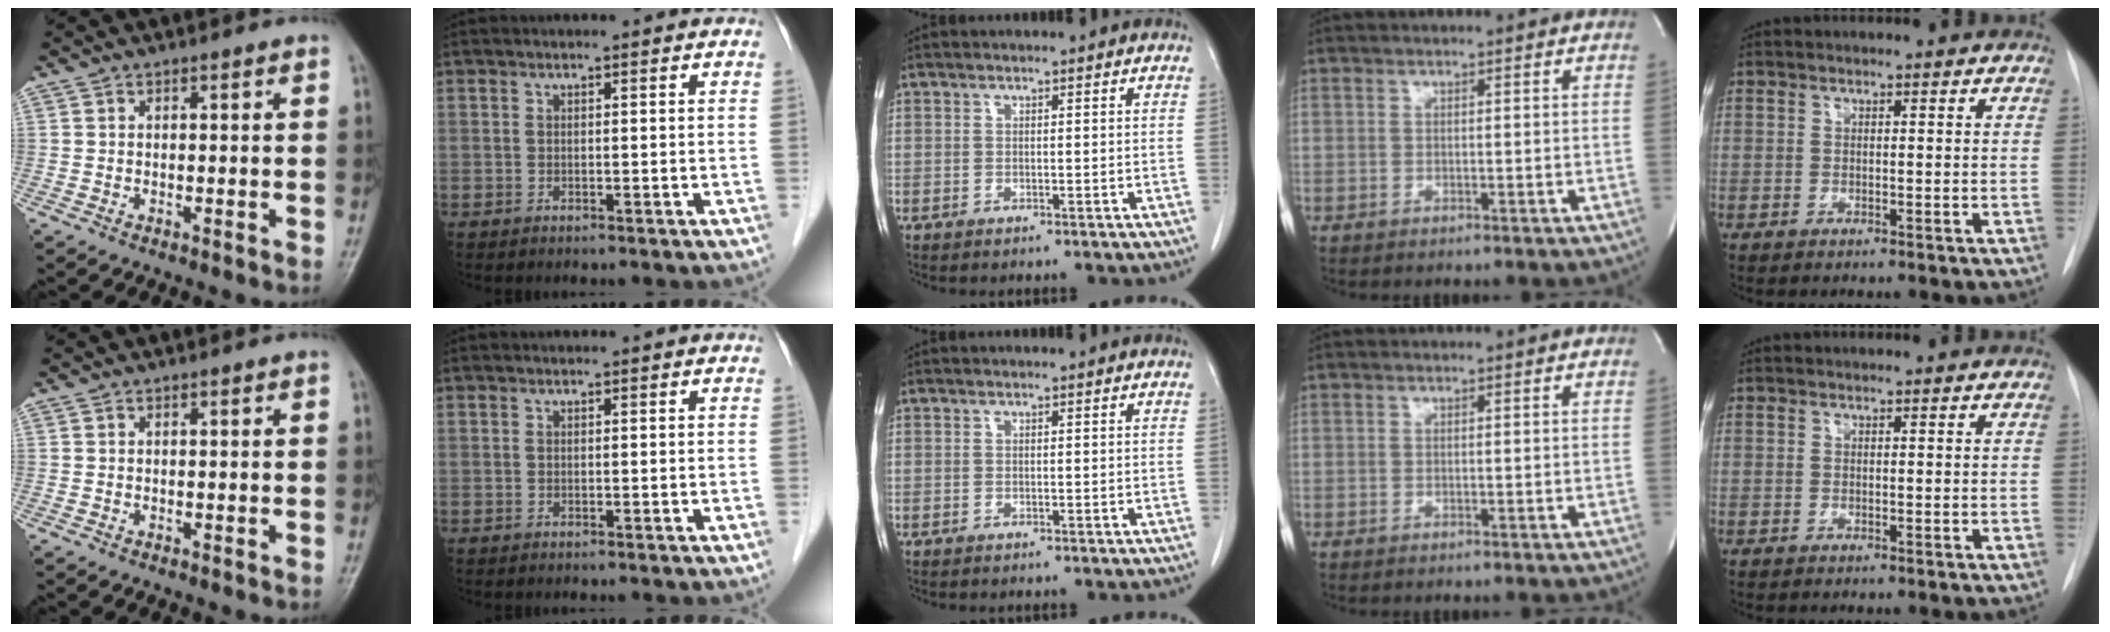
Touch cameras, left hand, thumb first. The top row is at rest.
{}